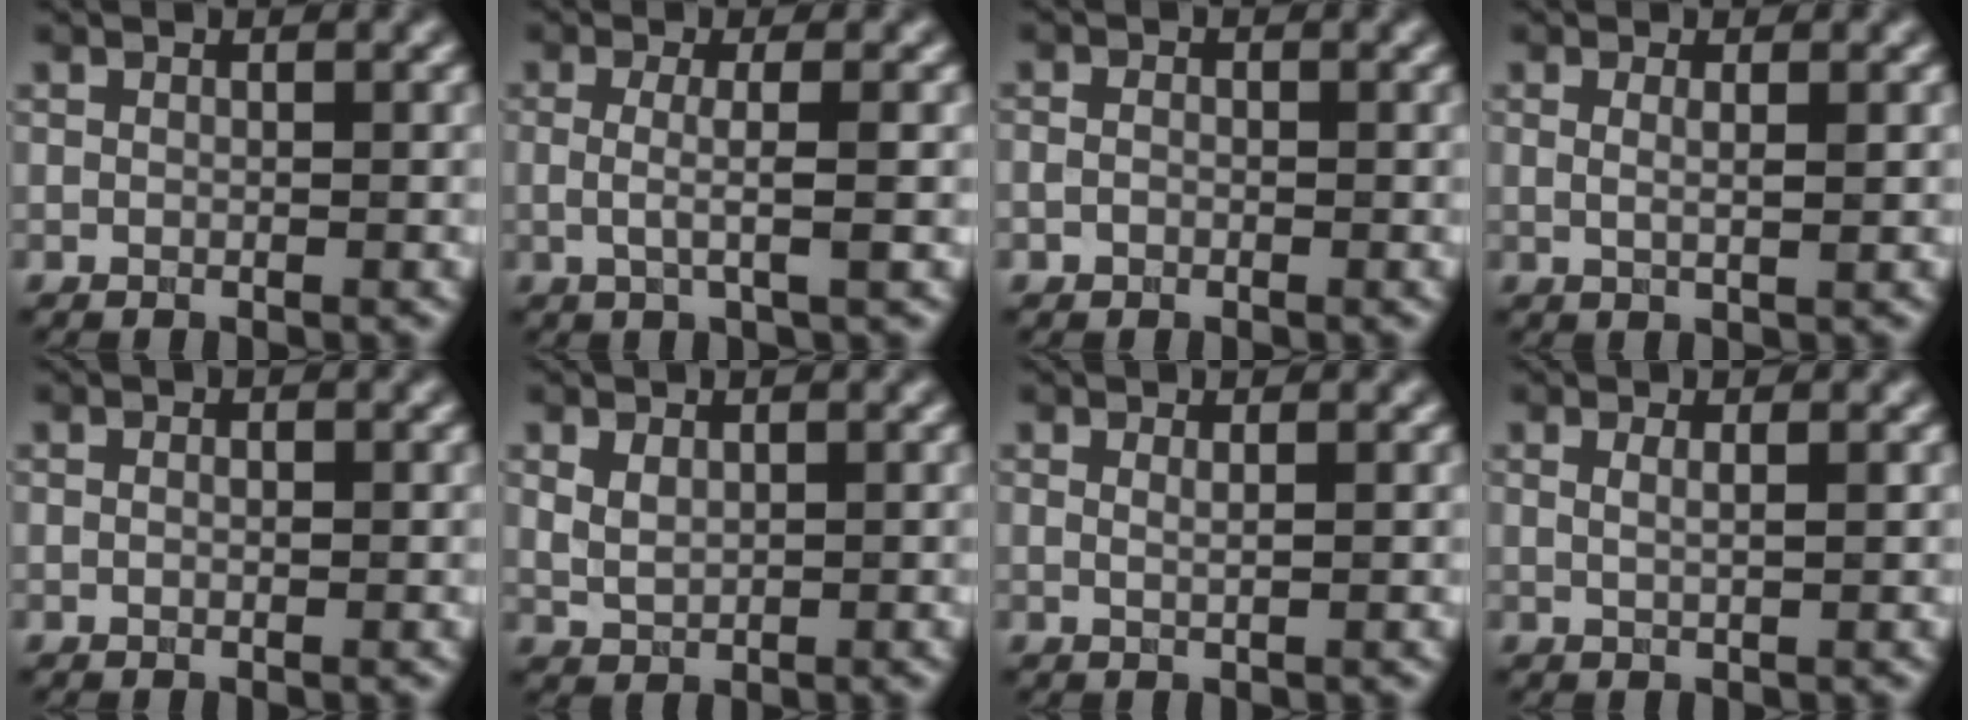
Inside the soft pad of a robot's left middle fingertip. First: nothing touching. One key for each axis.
{"total": 2.8, "fx": -0.1, "fy": 0.7, "fz": 2.8, "tx": -0.050, "ty": -0.008, "tz": -0.006}
{"total": 0.9, "fx": -0.3, "fy": 0.7, "fz": 0.5, "tx": -0.009, "ty": -0.001, "tz": -0.009}
{"total": 1.6, "fx": 0.4, "fy": 0.5, "fz": 1.4, "tx": -0.020, "ty": -0.002, "tz": 0.003}
{"total": 0.6, "fx": 0.0, "fy": 0.3, "fz": 0.6, "tx": -0.010, "ty": 0.000, "tz": 0.000}
{"total": 1.6, "fx": 0.7, "fy": 1.0, "fz": 1.0, "tx": -0.023, "ty": -0.002, "tz": 0.020}
{"total": 0.9, "fx": 0.4, "fy": 0.3, "fz": 0.8, "tx": -0.008, "ty": -0.002, "tz": 0.003}
{"total": 1.5, "fx": 0.5, "fy": 0.6, "fz": 1.2, "tx": -0.013, "ty": -0.001, "tz": 0.002}